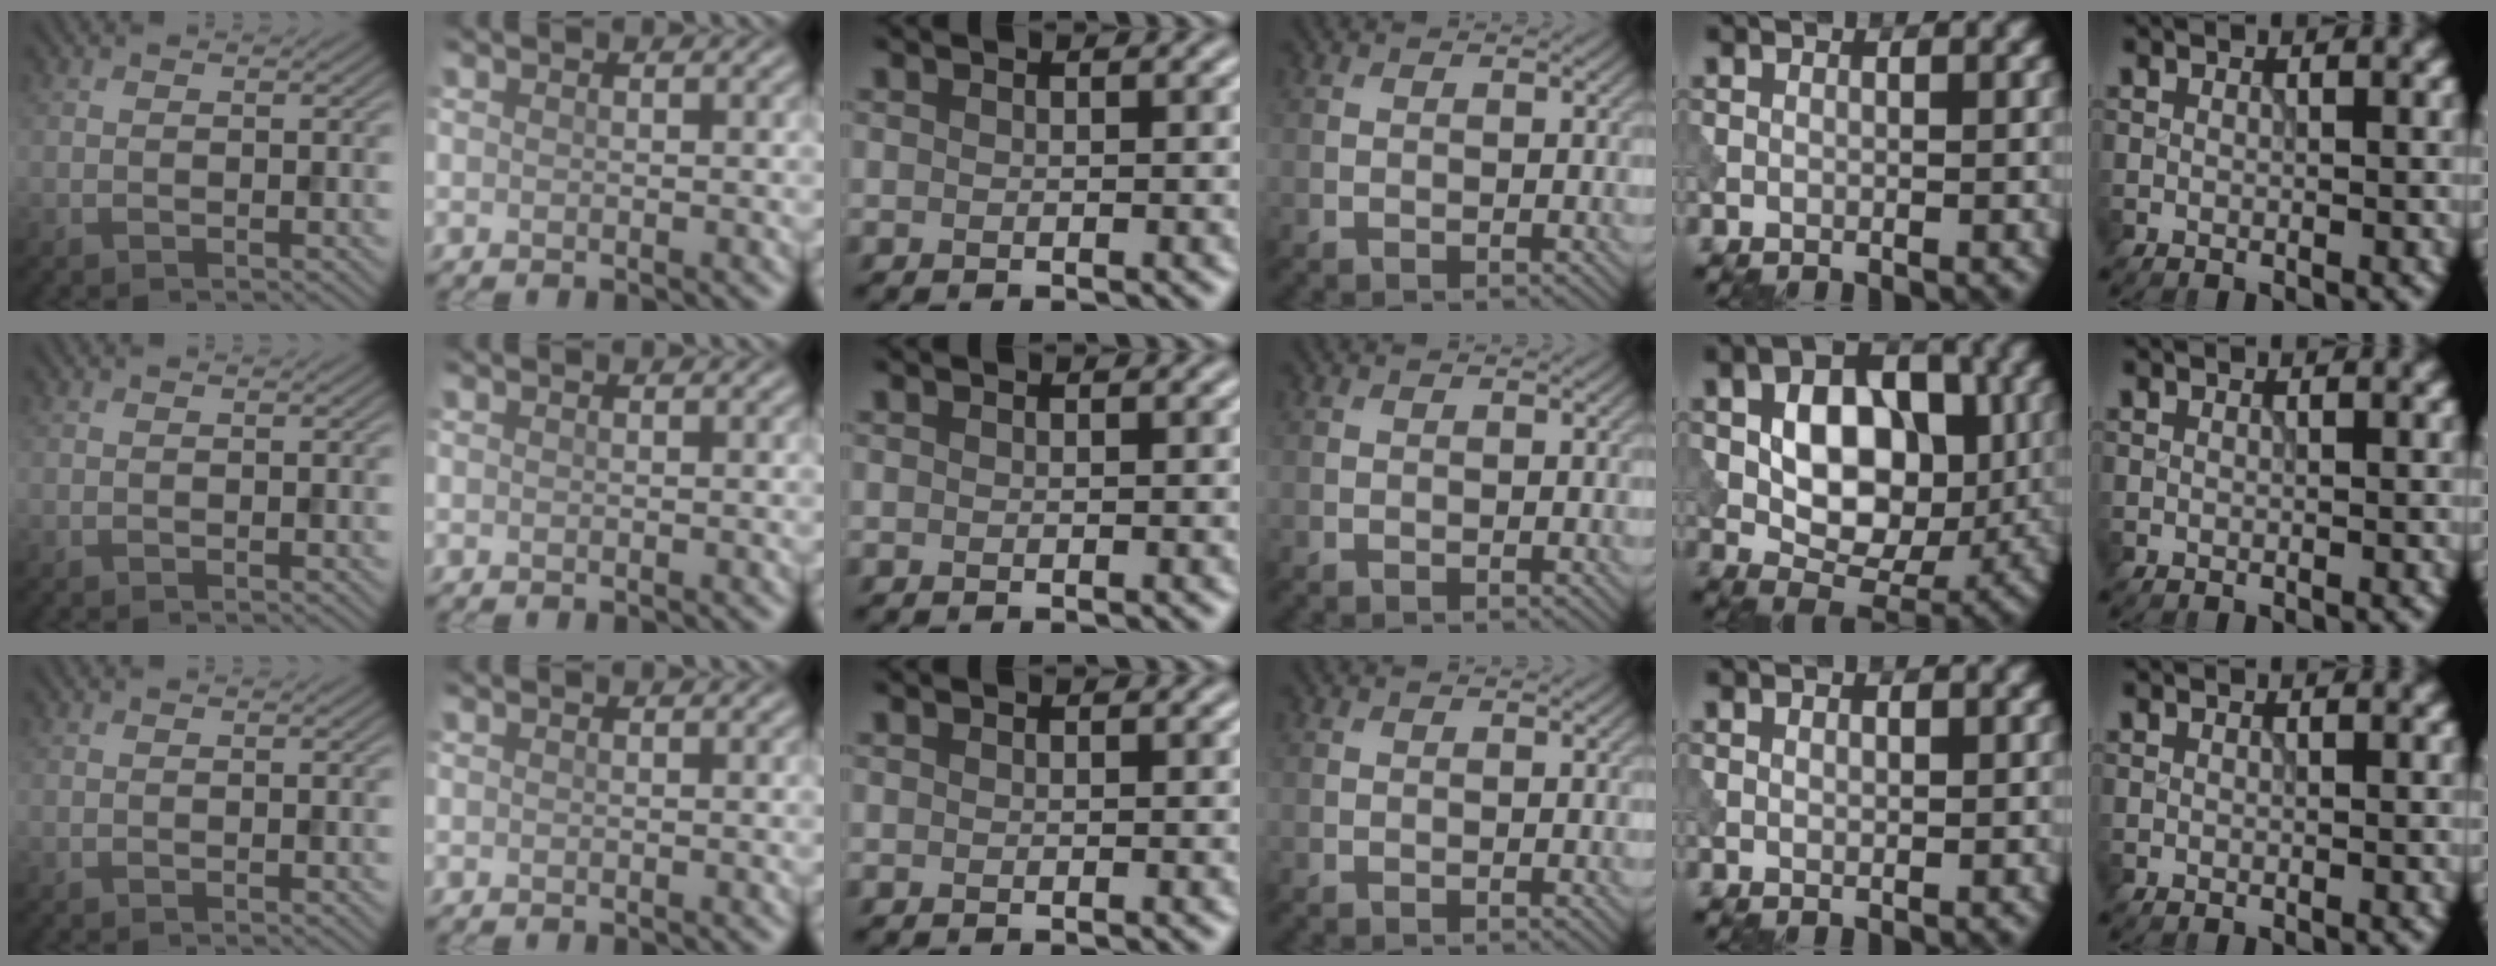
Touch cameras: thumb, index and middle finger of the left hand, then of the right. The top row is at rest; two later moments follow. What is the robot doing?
{"motion": "press", "object": "tv remote"}